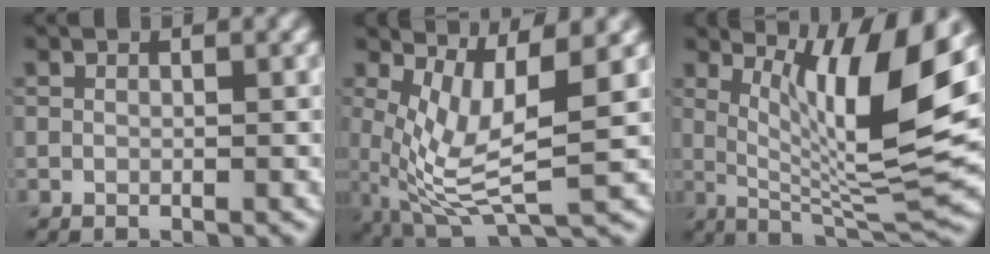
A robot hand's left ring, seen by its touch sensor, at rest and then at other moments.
{"total": 6.7, "force": [0.9, 2.2, 6.3], "torque": [-0.128, -0.014, 0.024]}
{"total": 10.7, "force": [3.4, 2.2, 10.0], "torque": [-0.157, -0.015, 0.066]}